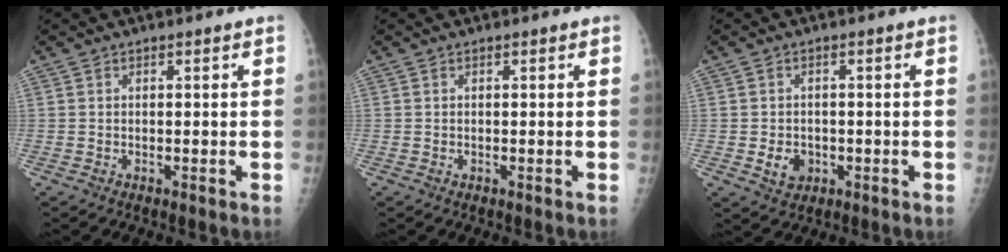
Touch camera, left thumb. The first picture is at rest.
{"total": 0.0}
{"total": 3.9, "force": [-0.8, 3.2, 2.0], "torque": [-0.018, 0.002, -0.003]}